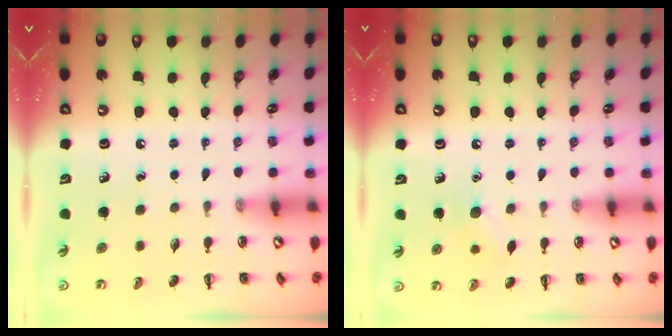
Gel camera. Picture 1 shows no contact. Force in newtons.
{"total": 7.4, "press": 7.1, "slide": 1.8}